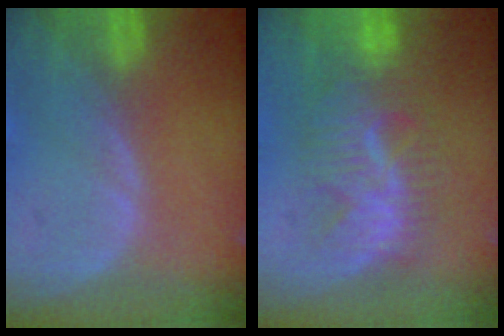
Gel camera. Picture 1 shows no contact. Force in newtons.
{"total": 8.3, "press": 8.0, "slide": 2.2}